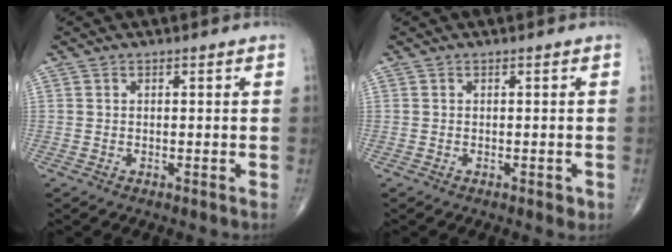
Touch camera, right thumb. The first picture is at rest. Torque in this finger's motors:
{"motor_torque": [-0.29, -0.01, -0.17, -0.05, -0.01]}